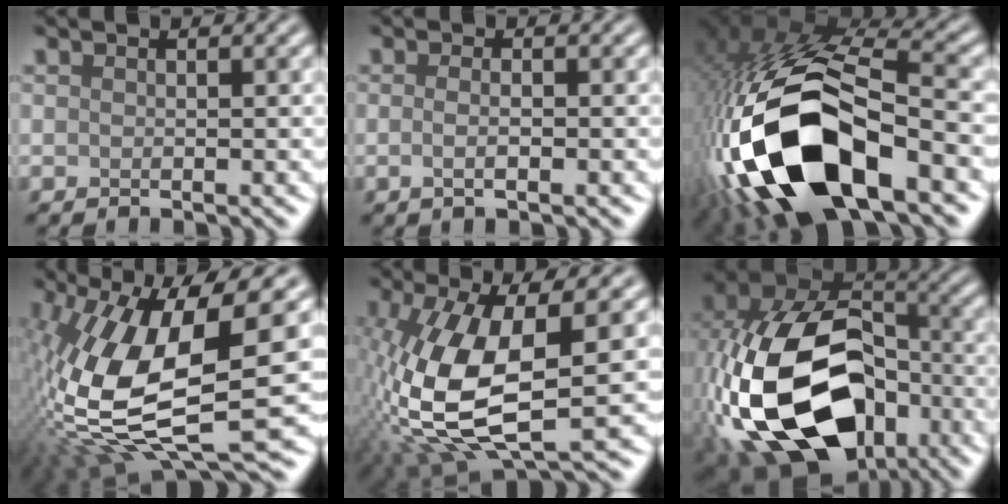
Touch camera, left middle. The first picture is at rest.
{"total": 1.5, "force": [-0.4, 0.4, 1.4], "torque": [-0.027, -0.003, -0.010]}
{"total": 18.4, "force": [-7.6, 8.2, 14.5], "torque": [-0.306, -0.044, -0.113]}
{"total": 14.8, "force": [0.3, 5.7, 13.6], "torque": [-0.299, -0.015, 0.008]}
{"total": 11.7, "force": [-1.5, 4.9, 10.6], "torque": [-0.251, -0.010, -0.025]}
{"total": 19.9, "force": [-6.2, 13.0, 13.6], "torque": [-0.298, -0.027, -0.102]}